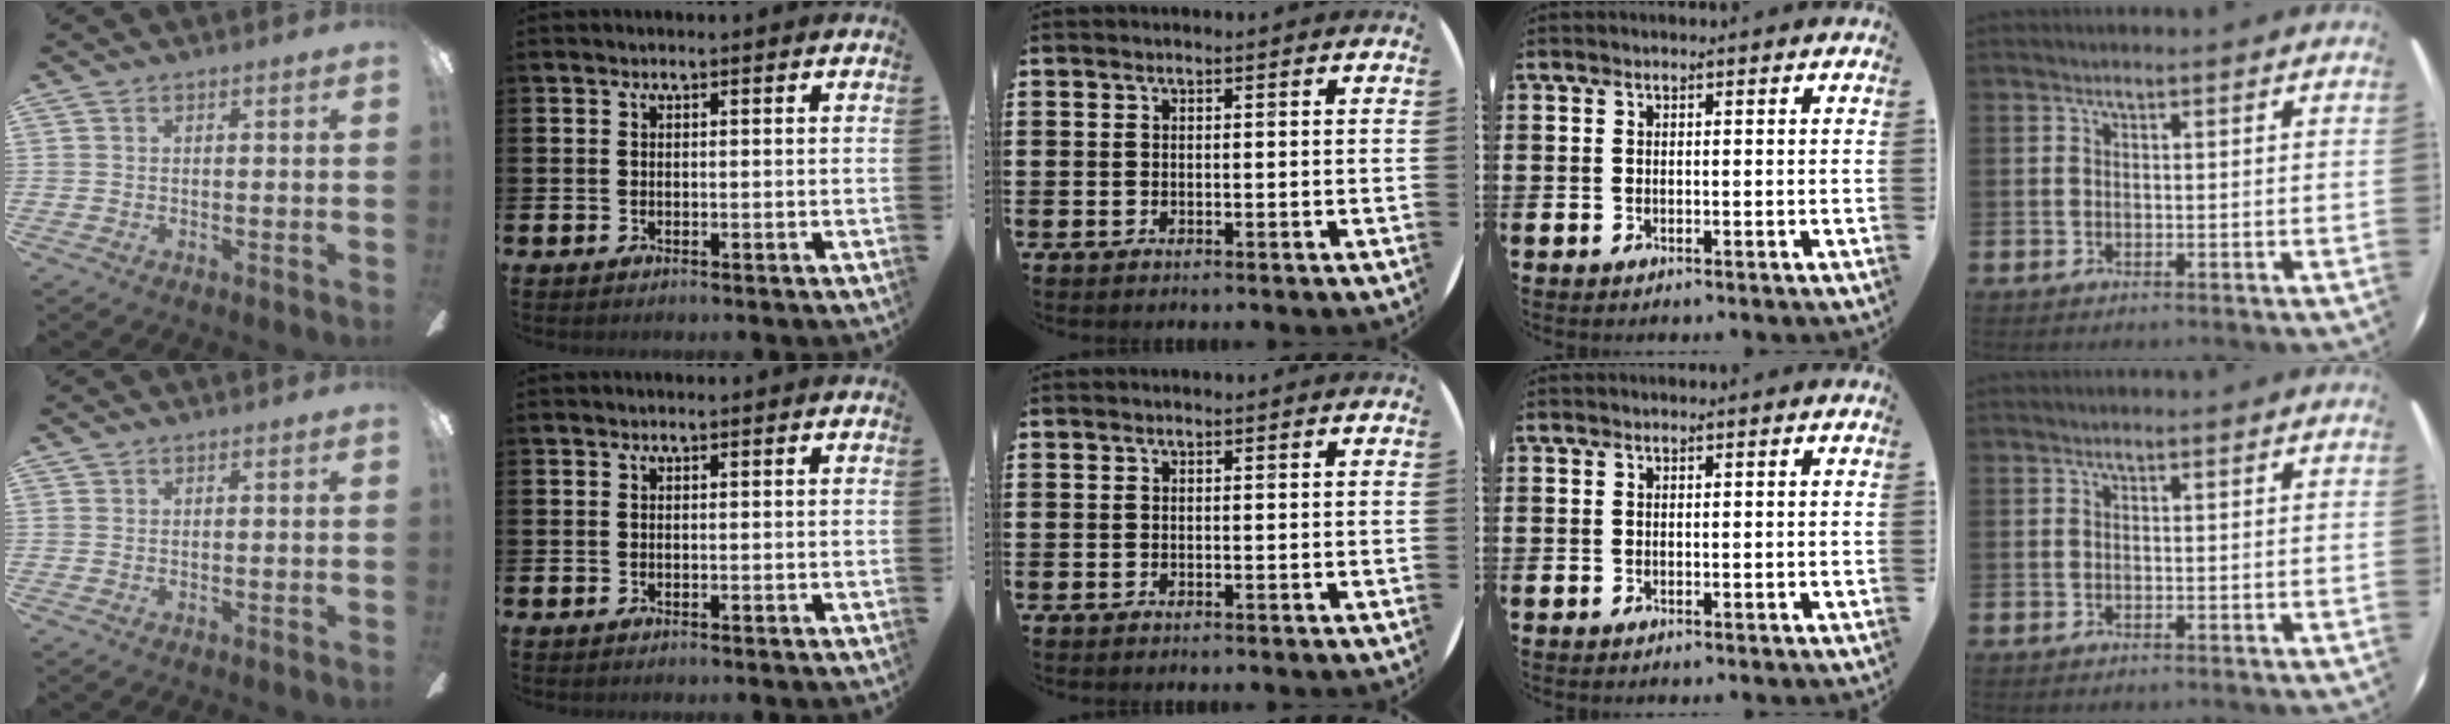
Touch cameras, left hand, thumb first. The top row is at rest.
{}